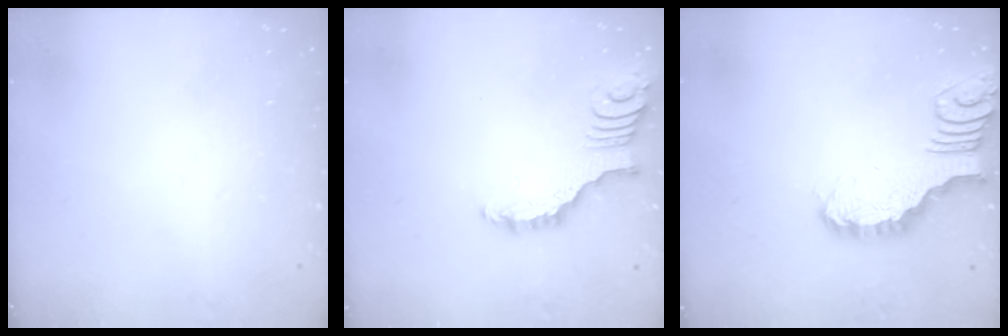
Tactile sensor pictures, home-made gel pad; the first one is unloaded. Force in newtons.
{"total": 2.9, "press": 2.9, "slide": 0.4}
{"total": 2.5, "press": 2.5, "slide": 0.2}